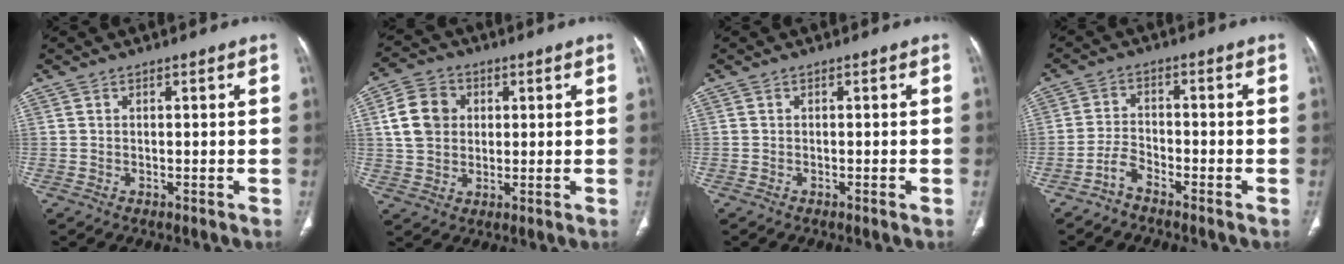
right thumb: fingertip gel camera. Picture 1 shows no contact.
{"total": 9.0, "force": [1.9, 7.4, 4.9], "torque": [-0.071, 0.005, 0.032]}
{"total": 0.9, "force": [-0.4, -0.1, 0.8], "torque": [-0.015, -0.002, -0.006]}
{"total": 3.2, "force": [-2.8, 0.8, 1.2], "torque": [-0.029, 0.016, -0.058]}